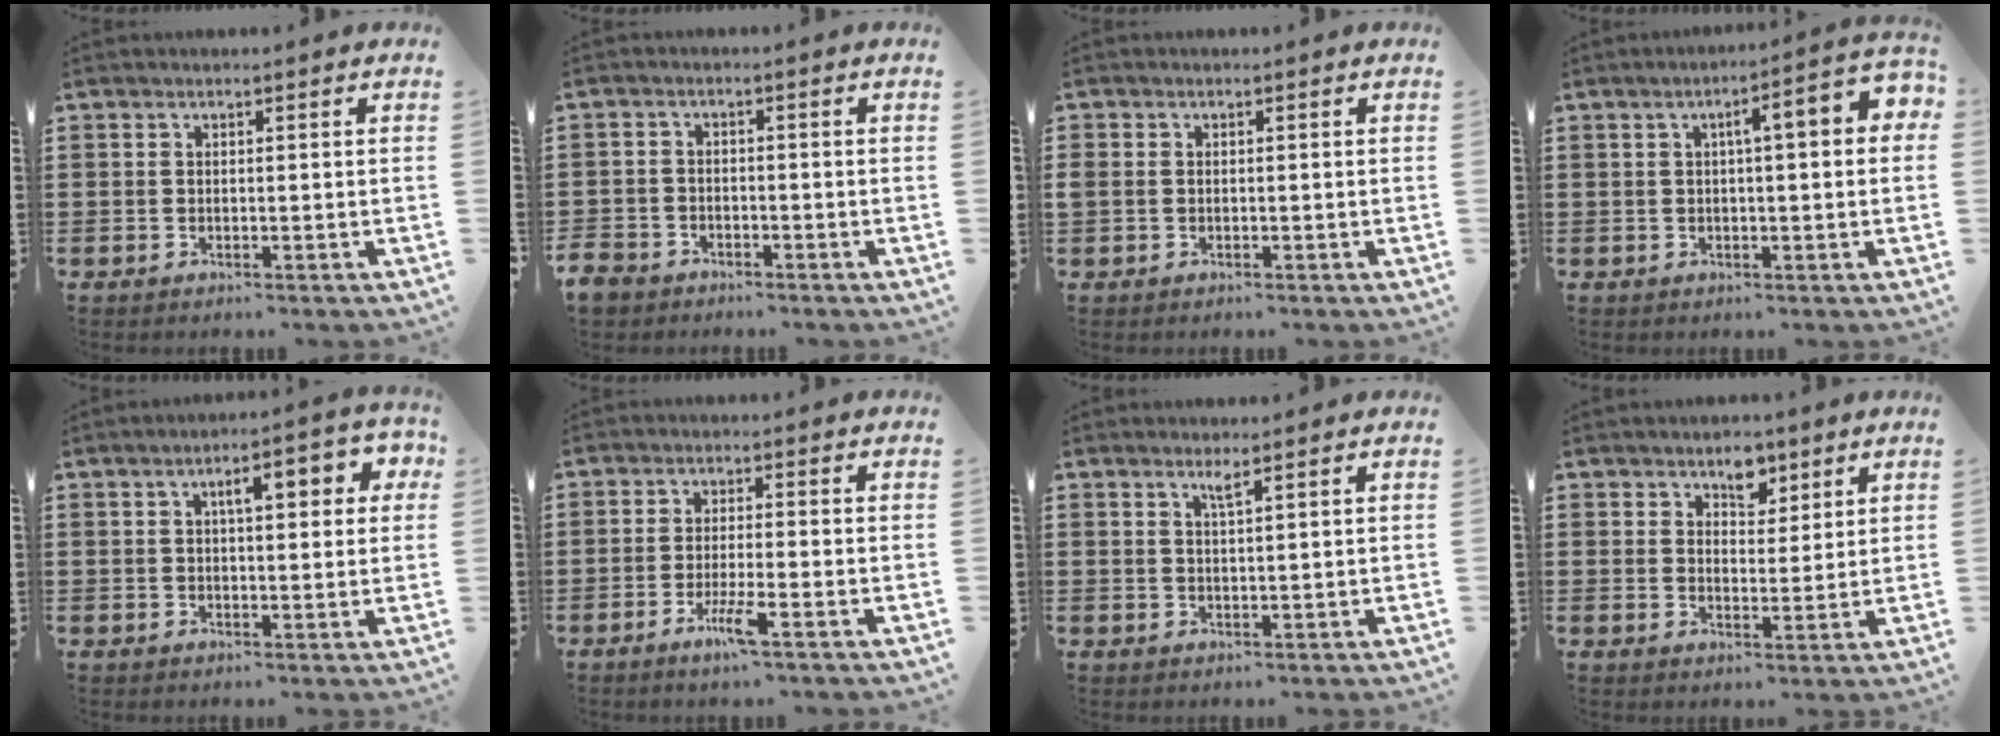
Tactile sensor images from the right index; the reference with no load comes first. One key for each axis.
{"total": 3.5, "fx": -3.1, "fy": 1.5, "fz": 0.4, "tx": -0.034, "ty": -0.008, "tz": -0.070}
{"total": 1.0, "fx": -0.4, "fy": 0.9, "fz": 0.2, "tx": -0.006, "ty": 0.004, "tz": -0.011}
{"total": 5.4, "fx": 0.9, "fy": 0.8, "fz": 5.3, "tx": -0.085, "ty": 0.000, "tz": 0.009}
{"total": 5.7, "fx": 1.7, "fy": 1.9, "fz": 5.1, "tx": -0.072, "ty": -0.003, "tz": 0.018}
{"total": 4.8, "fx": -2.7, "fy": 0.0, "fz": 3.9, "tx": -0.084, "ty": -0.018, "tz": -0.049}
{"total": 1.5, "fx": 1.0, "fy": -0.1, "fz": 1.1, "tx": -0.022, "ty": -0.003, "tz": 0.017}
{"total": 4.6, "fx": 3.2, "fy": 2.6, "fz": 2.0, "tx": -0.026, "ty": 0.003, "tz": 0.053}